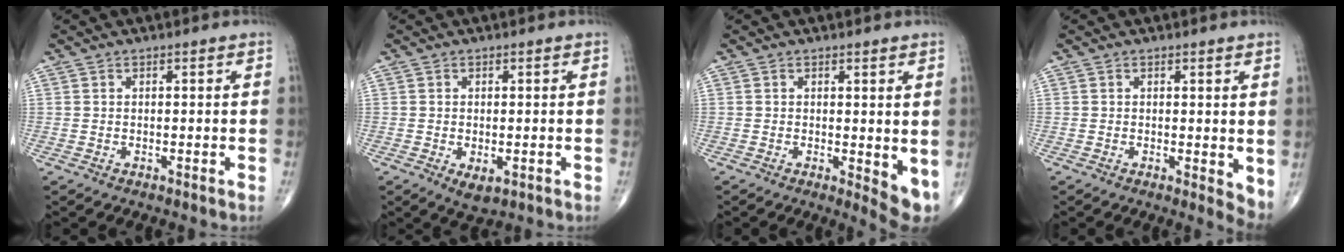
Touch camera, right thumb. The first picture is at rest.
{"total": 3.3, "force": [-1.0, 1.7, 2.7], "torque": [-0.045, -0.008, -0.009]}
{"total": 5.3, "force": [0.1, 2.0, 4.9], "torque": [-0.061, -0.014, 0.003]}
{"total": 3.7, "force": [0.5, 1.6, 3.3], "torque": [-0.041, -0.012, 0.005]}